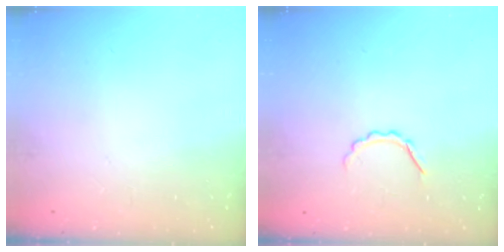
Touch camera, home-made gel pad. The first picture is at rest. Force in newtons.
{"total": 3.7, "press": 3.6, "slide": 0.6}